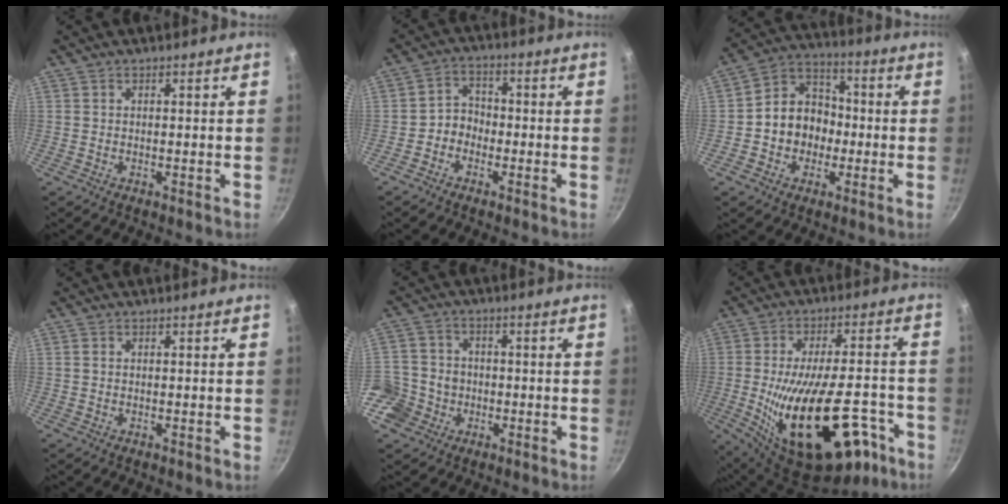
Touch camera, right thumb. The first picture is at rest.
{"total": 5.0, "force": [-1.8, 4.3, 2.0], "torque": [0.002, 0.026, -0.039]}
{"total": 11.7, "force": [-1.8, 9.9, 5.8], "torque": [-0.054, 0.039, -0.044]}
{"total": 0.7, "force": [0.1, 0.5, 0.5], "torque": [-0.008, 0.002, 0.002]}
{"total": 10.0, "force": [-3.3, 8.9, 3.3], "torque": [-0.042, 0.032, -0.069]}
{"total": 26.3, "force": [-9.9, 12.4, 21.0], "torque": [-0.304, 0.028, -0.128]}